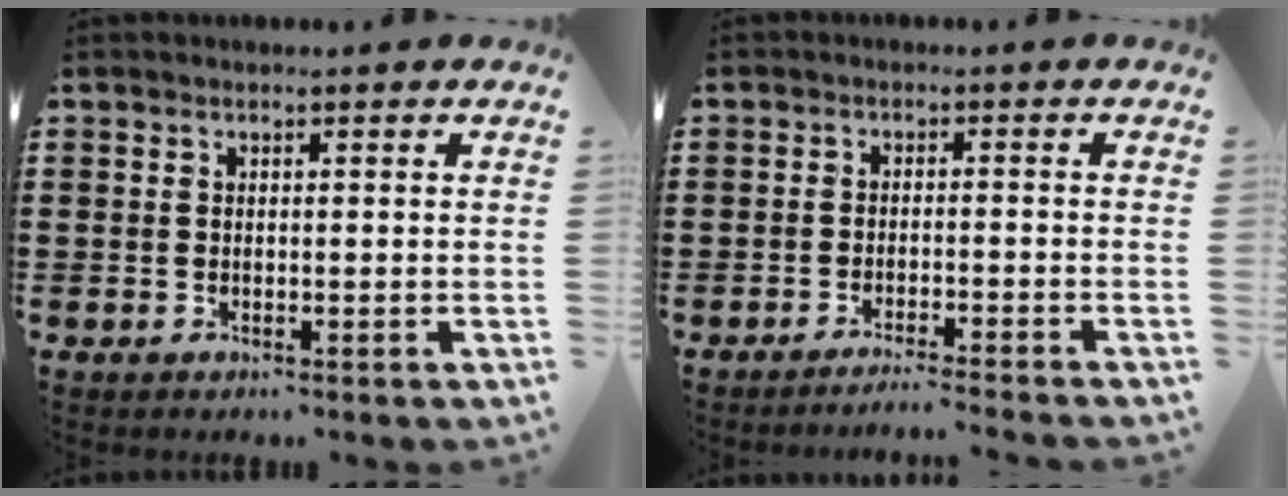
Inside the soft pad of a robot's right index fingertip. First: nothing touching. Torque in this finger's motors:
{"motor_torque": [0.11, 0.41, -0.02, 0.00]}